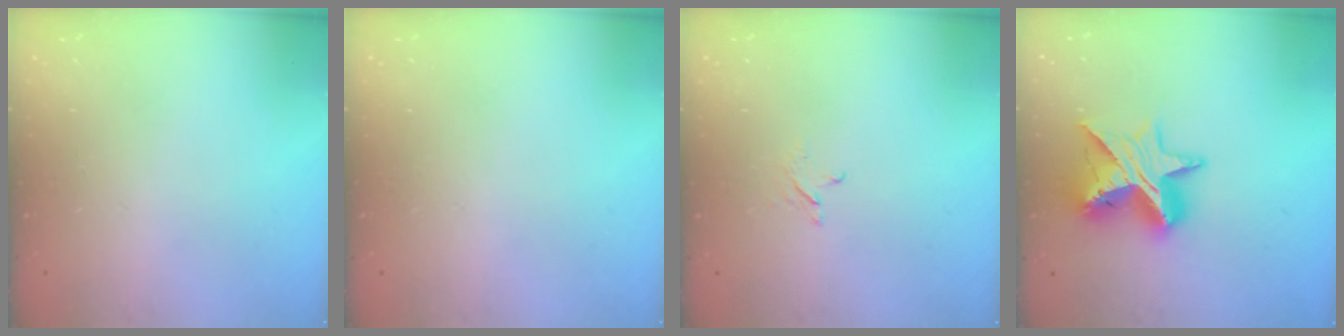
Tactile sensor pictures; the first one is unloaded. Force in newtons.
{"total": 0.0}
{"total": 2.6, "press": 2.6, "slide": 0.3}
{"total": 14.5, "press": 14.5, "slide": 1.3}